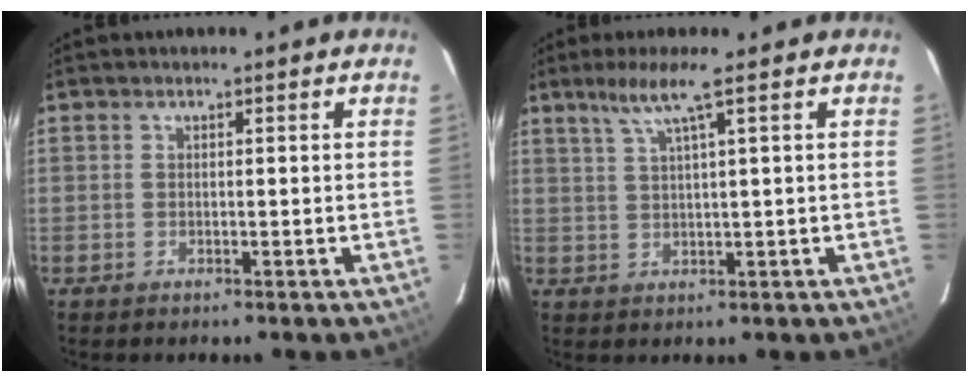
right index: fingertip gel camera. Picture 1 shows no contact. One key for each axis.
{"total": 4.5, "fx": 2.7, "fy": -1.0, "fz": 3.5, "tx": -0.064, "ty": 0.000, "tz": 0.054}